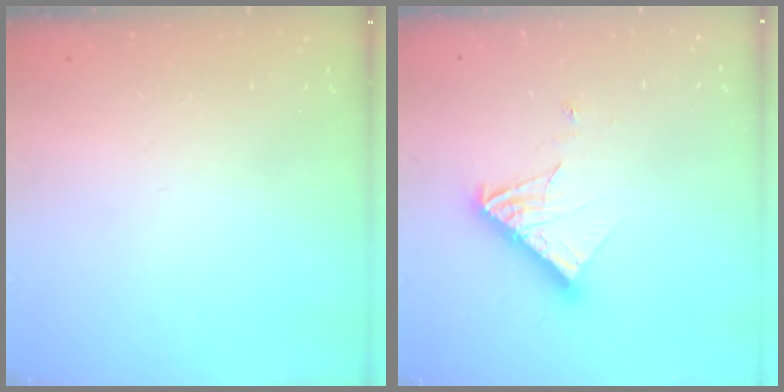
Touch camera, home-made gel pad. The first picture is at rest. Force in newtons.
{"total": 11.7, "press": 11.6, "slide": 1.5}